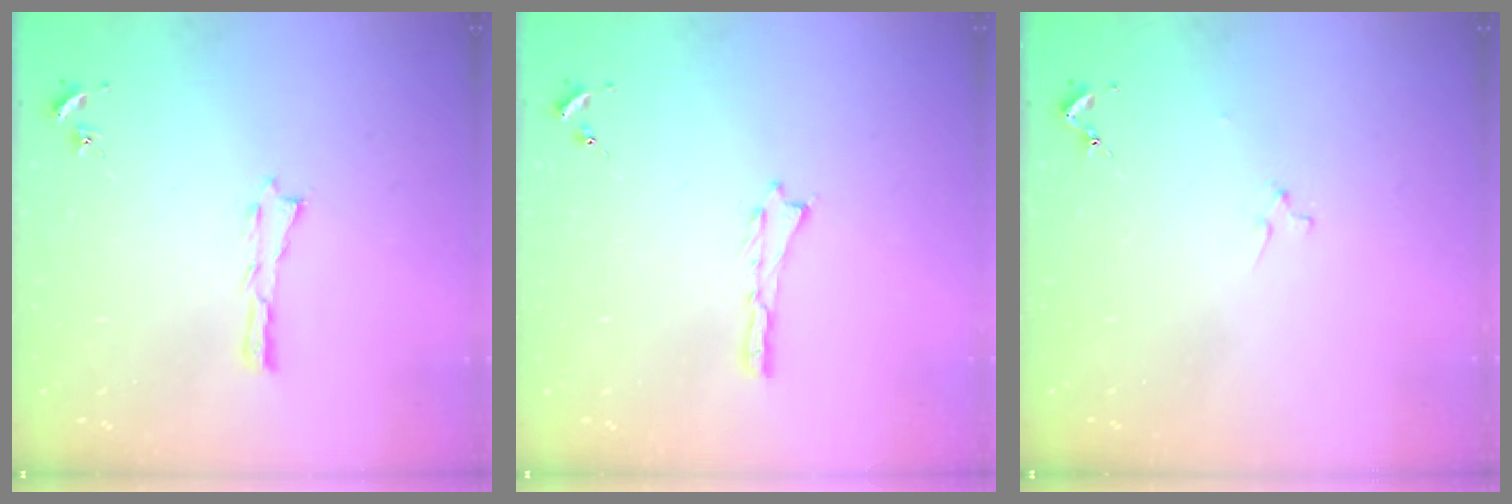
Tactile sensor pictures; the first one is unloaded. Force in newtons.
{"total": 0.0}
{"total": 1.1, "press": 1.1, "slide": 0.1}